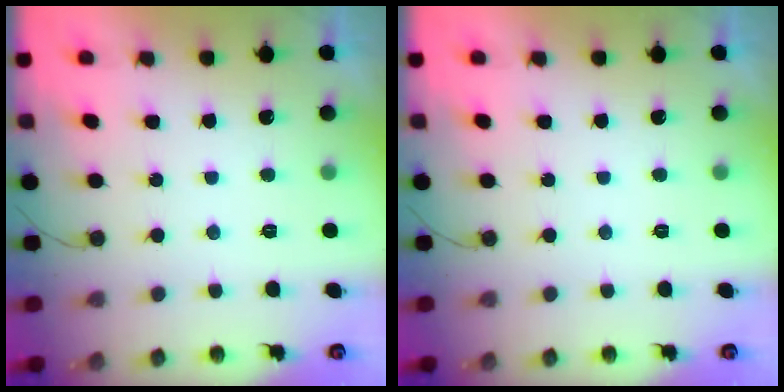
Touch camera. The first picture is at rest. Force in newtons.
{"total": 0.0}